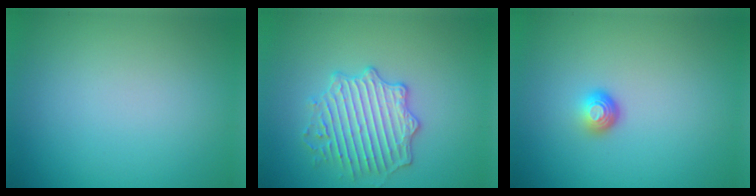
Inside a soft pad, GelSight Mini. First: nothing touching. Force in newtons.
{"total": 4.0, "press": 4.0, "slide": 0.5}
{"total": 1.8, "press": 1.1, "slide": 1.4}